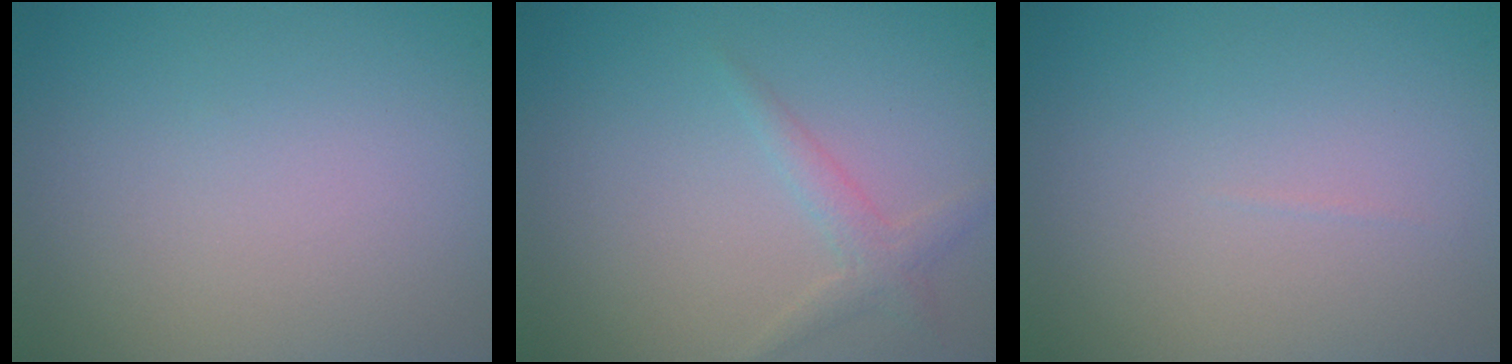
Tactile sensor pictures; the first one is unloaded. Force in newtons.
{"total": 1.6, "press": 1.6, "slide": 0.0}
{"total": 0.0}